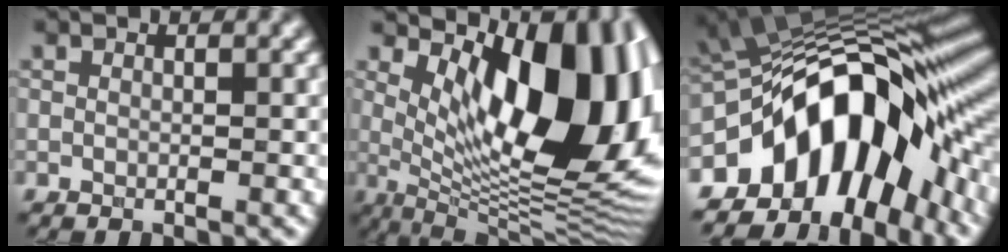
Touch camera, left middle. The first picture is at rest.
{"total": 14.7, "force": [4.0, 6.5, 12.6], "torque": [-0.165, -0.009, 0.074]}
{"total": 14.2, "force": [-4.6, 7.6, 11.2], "torque": [-0.151, 0.019, -0.088]}